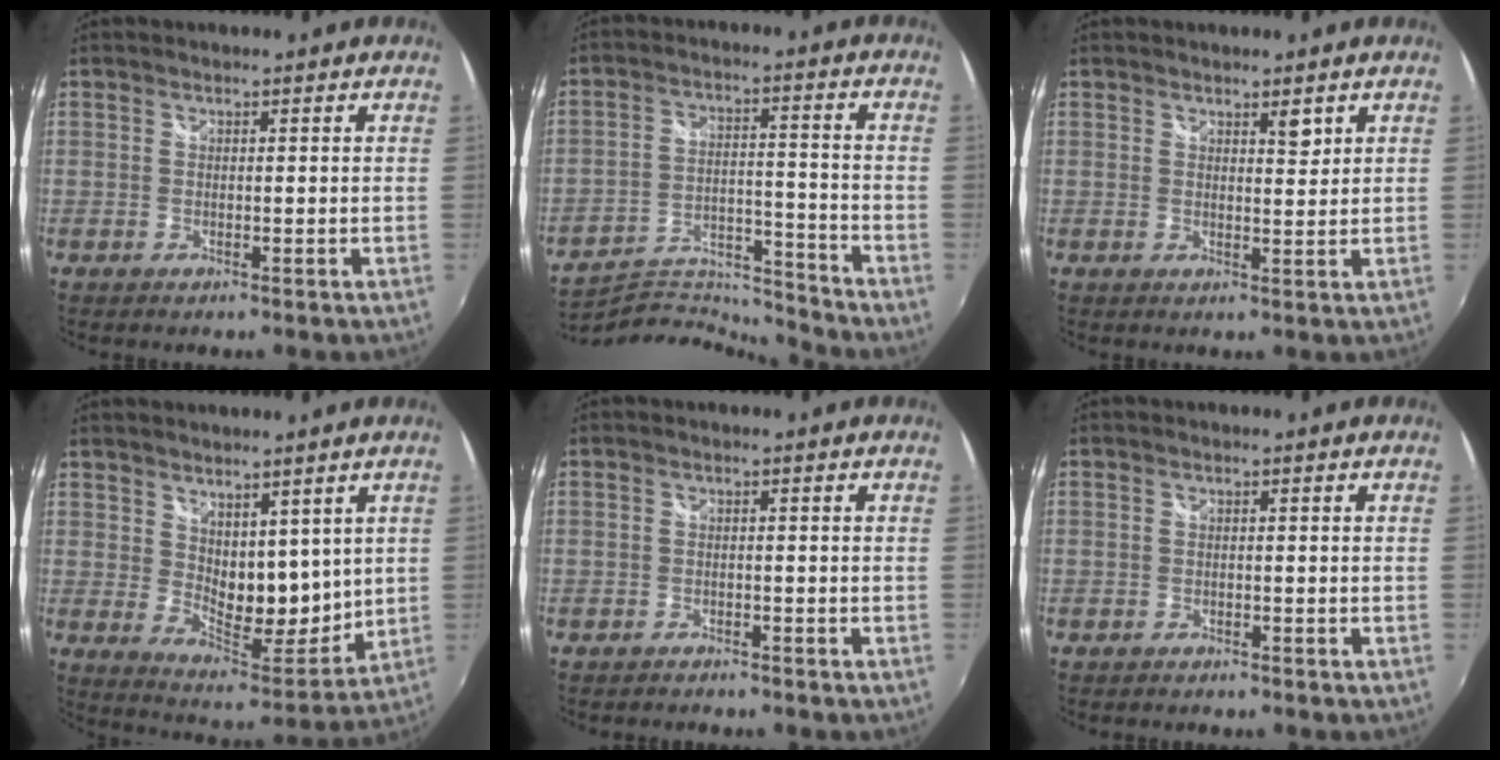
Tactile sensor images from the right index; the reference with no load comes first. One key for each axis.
{"total": 12.8, "fx": -12.8, "fy": -0.9, "fz": -0.2, "tx": -0.014, "ty": 0.019, "tz": -0.224}
{"total": 2.1, "fx": 1.4, "fy": 0.7, "fz": 1.4, "tx": -0.016, "ty": 0.003, "tz": 0.023}
{"total": 10.4, "fx": 4.2, "fy": 6.3, "fz": 7.1, "tx": -0.097, "ty": -0.018, "tz": 0.086}
{"total": 3.3, "fx": -3.1, "fy": 0.9, "fz": 0.8, "tx": -0.028, "ty": -0.003, "tz": -0.047}
{"total": 2.3, "fx": -2.1, "fy": 0.7, "fz": 0.5, "tx": -0.021, "ty": -0.003, "tz": -0.033}